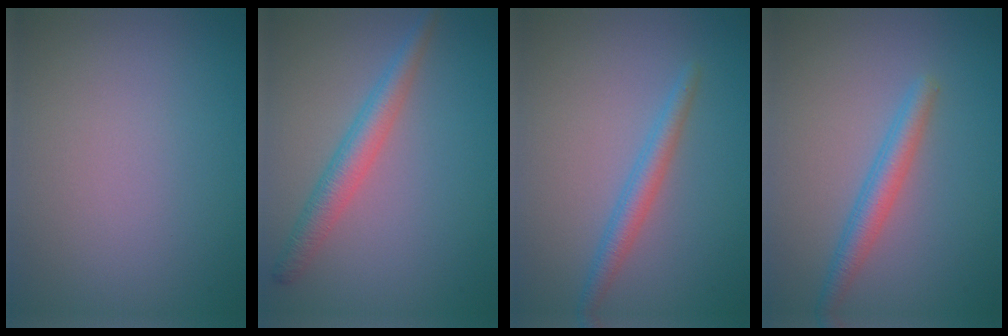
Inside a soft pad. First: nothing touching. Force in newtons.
{"total": 3.0, "press": 3.0, "slide": 0.0}
{"total": 2.2, "press": 2.2, "slide": 0.0}
{"total": 2.5, "press": 2.5, "slide": 0.2}